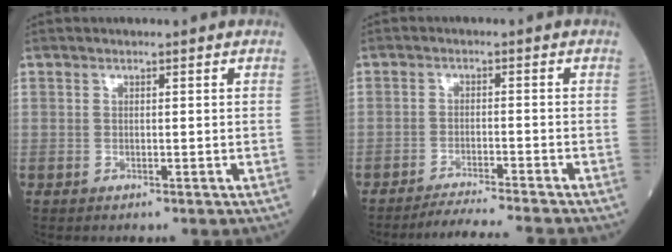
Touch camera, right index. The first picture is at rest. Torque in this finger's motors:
{"motor_torque": [-0.08, -0.28, -0.10, -0.01]}